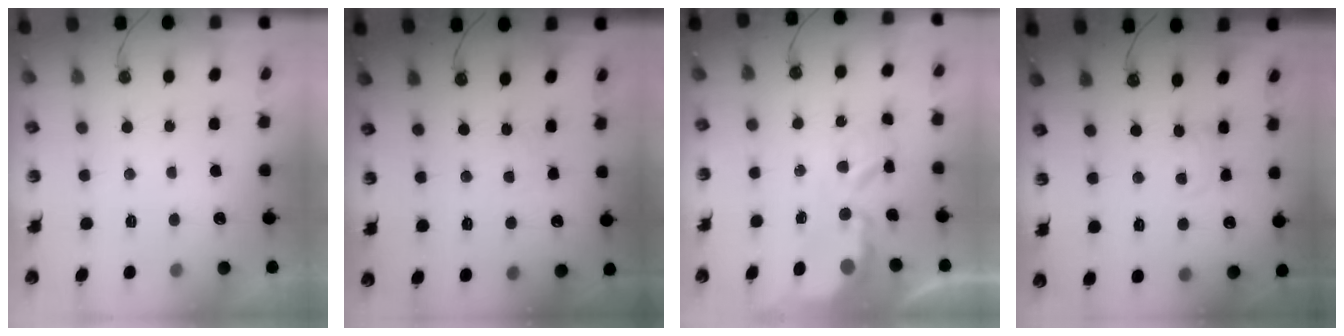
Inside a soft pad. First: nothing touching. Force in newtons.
{"total": 3.2, "press": 3.2, "slide": 0.4}
{"total": 5.3, "press": 5.3, "slide": 0.5}
{"total": 1.6, "press": 1.6, "slide": 0.2}